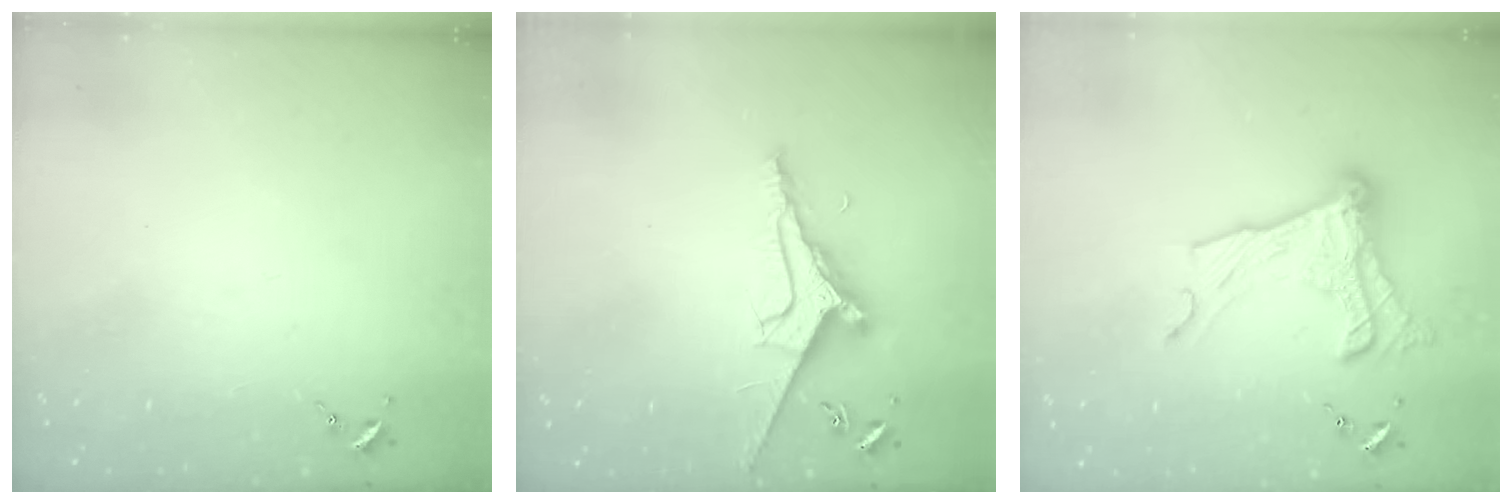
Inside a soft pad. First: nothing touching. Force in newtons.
{"total": 9.5, "press": 9.4, "slide": 1.3}
{"total": 16.7, "press": 16.6, "slide": 1.1}